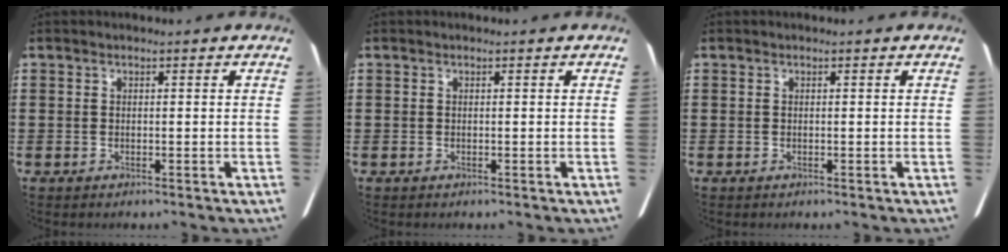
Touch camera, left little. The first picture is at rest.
{"total": 0.0}
{"total": 0.0}